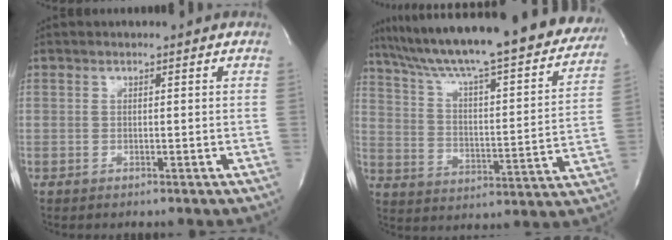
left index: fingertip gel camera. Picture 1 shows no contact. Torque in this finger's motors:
{"motor_torque": [1.05, -1.09, 0.97, 0.21]}